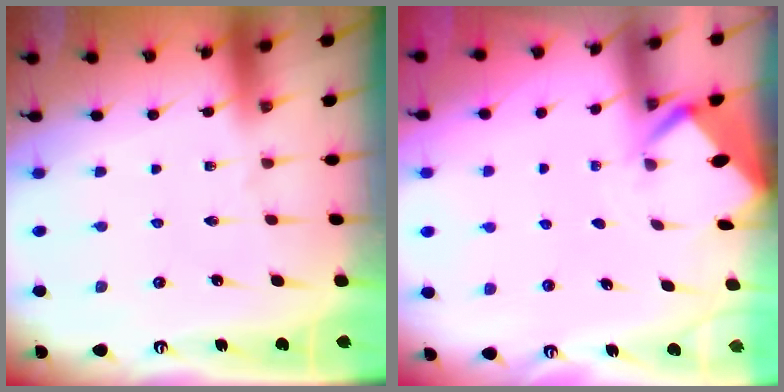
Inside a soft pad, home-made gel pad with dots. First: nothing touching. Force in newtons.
{"total": 2.9, "press": 2.9, "slide": 0.2}